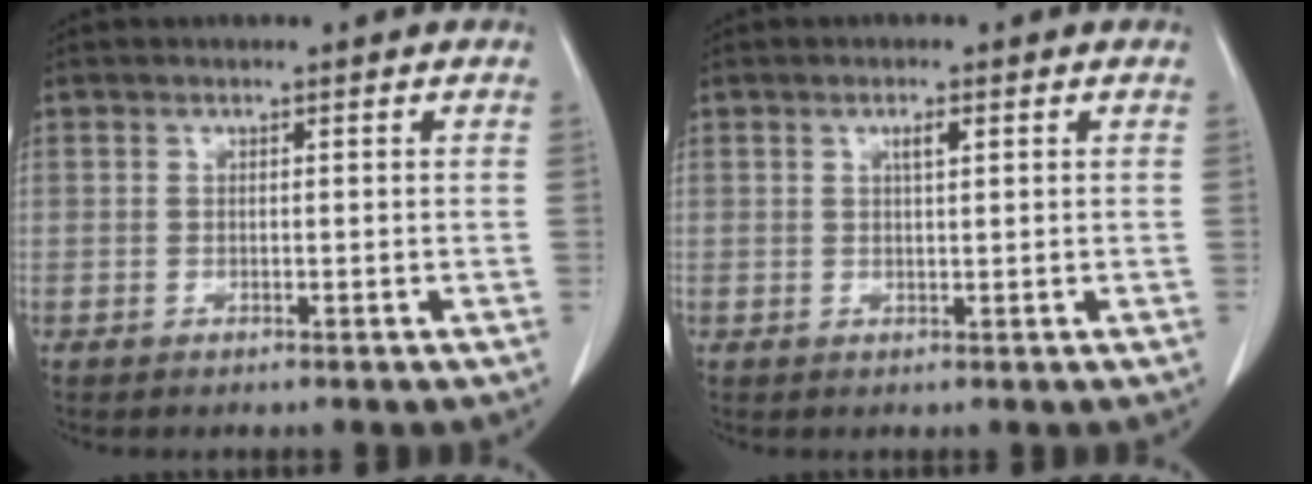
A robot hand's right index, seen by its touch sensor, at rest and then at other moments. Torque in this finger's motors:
{"motor_torque": [0.00, 0.00, 0.01, 0.03]}